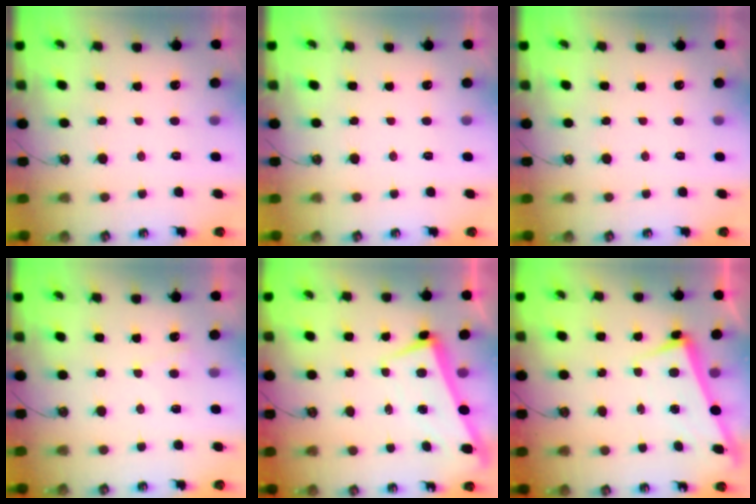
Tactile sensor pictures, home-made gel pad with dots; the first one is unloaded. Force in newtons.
{"total": 0.0}
{"total": 0.0}
{"total": 0.6, "press": 0.3, "slide": 0.6}
{"total": 1.6, "press": 0.6, "slide": 1.4}
{"total": 2.5, "press": 2.4, "slide": 0.7}